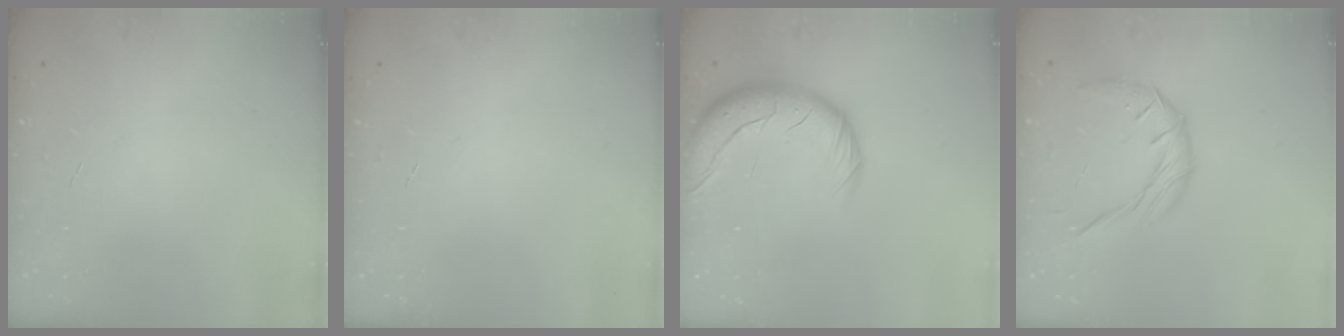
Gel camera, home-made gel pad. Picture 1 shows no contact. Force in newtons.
{"total": 0.0}
{"total": 13.4, "press": 12.9, "slide": 3.5}
{"total": 9.3, "press": 9.3, "slide": 0.8}